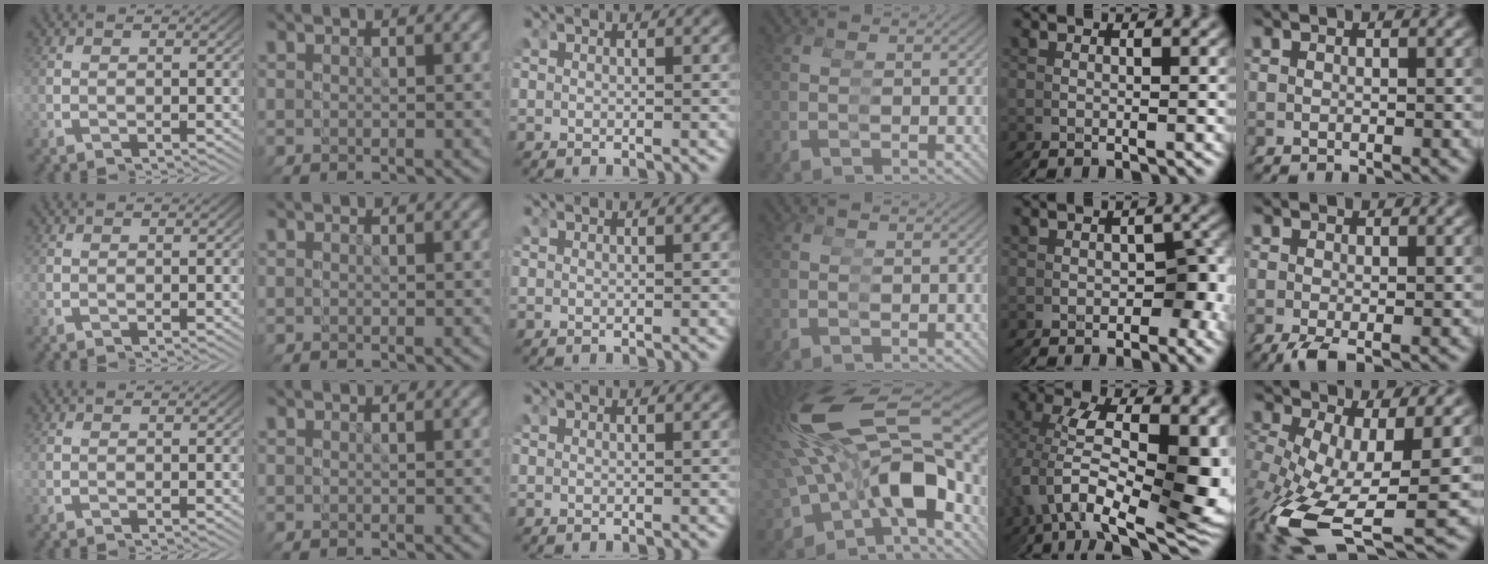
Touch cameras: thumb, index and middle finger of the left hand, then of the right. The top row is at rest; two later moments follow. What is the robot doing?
{"motion": "grasp_and_lifting", "object": "stress ball aka squeeze ball"}